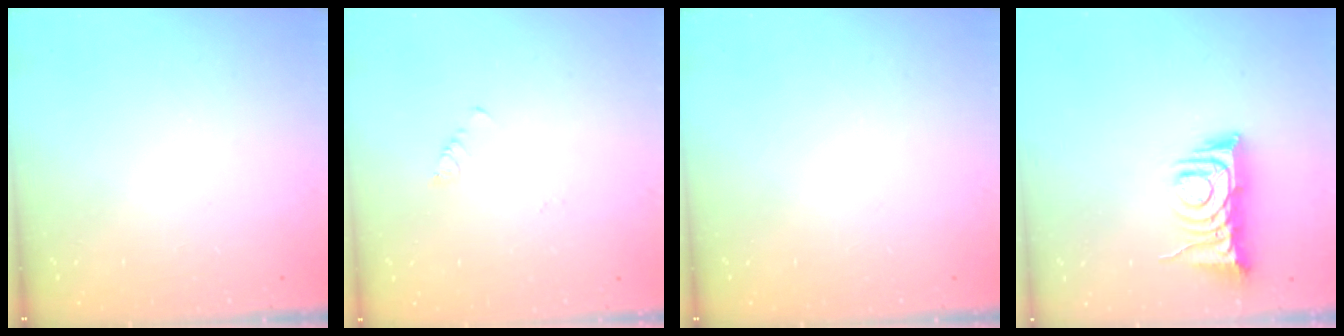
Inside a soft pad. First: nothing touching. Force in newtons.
{"total": 1.9, "press": 1.9, "slide": 0.4}
{"total": 0.0}
{"total": 8.8, "press": 8.8, "slide": 0.4}